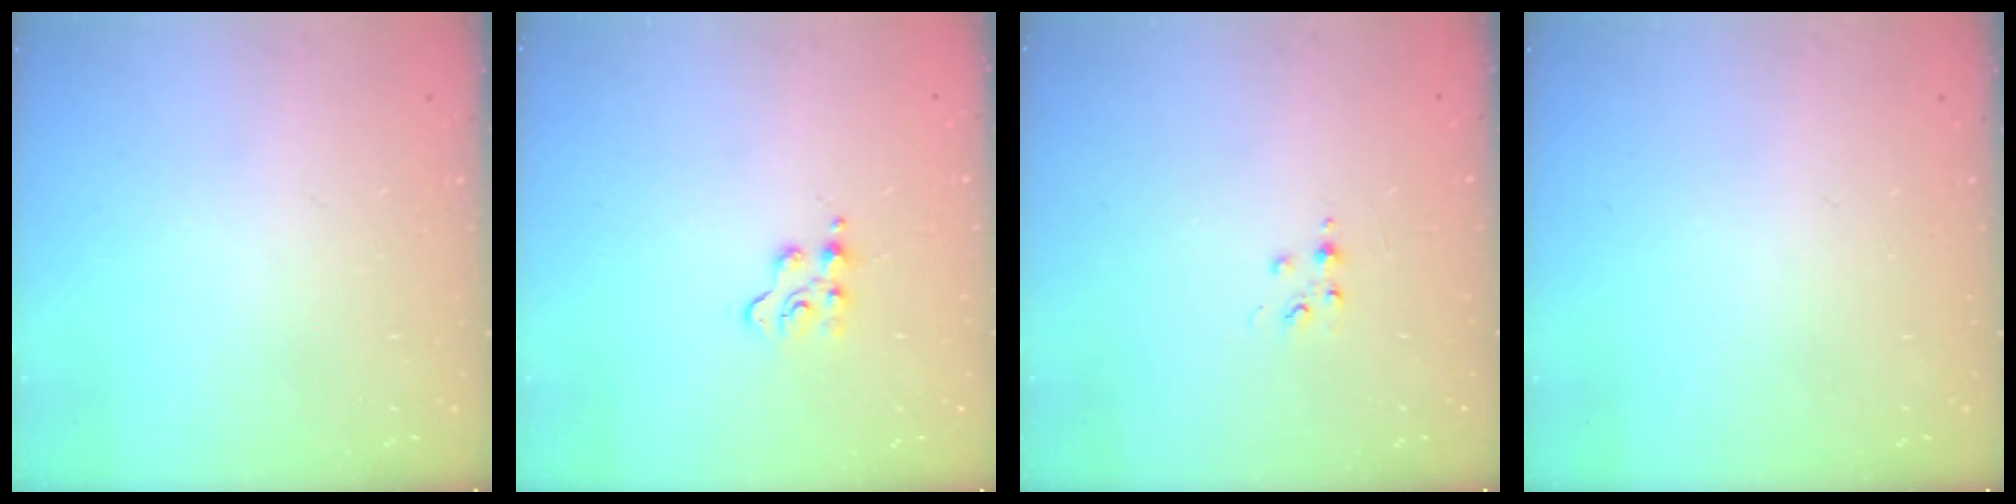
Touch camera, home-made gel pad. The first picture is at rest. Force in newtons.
{"total": 4.3, "press": 4.3, "slide": 0.5}
{"total": 4.3, "press": 4.2, "slide": 0.6}
{"total": 0.0}